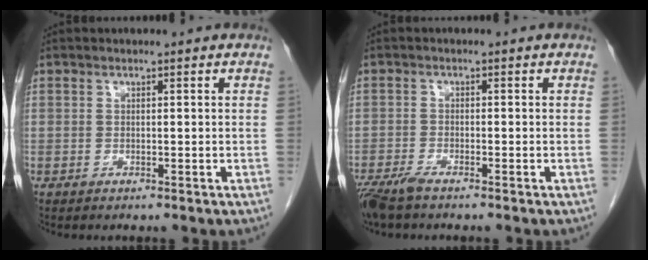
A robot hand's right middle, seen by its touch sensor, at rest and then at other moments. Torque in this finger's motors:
{"motor_torque": [0.11, -0.05, 0.02, 0.01]}